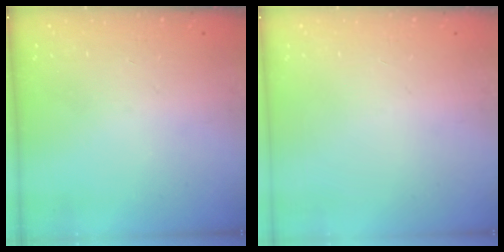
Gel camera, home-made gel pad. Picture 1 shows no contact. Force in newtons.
{"total": 0.0}